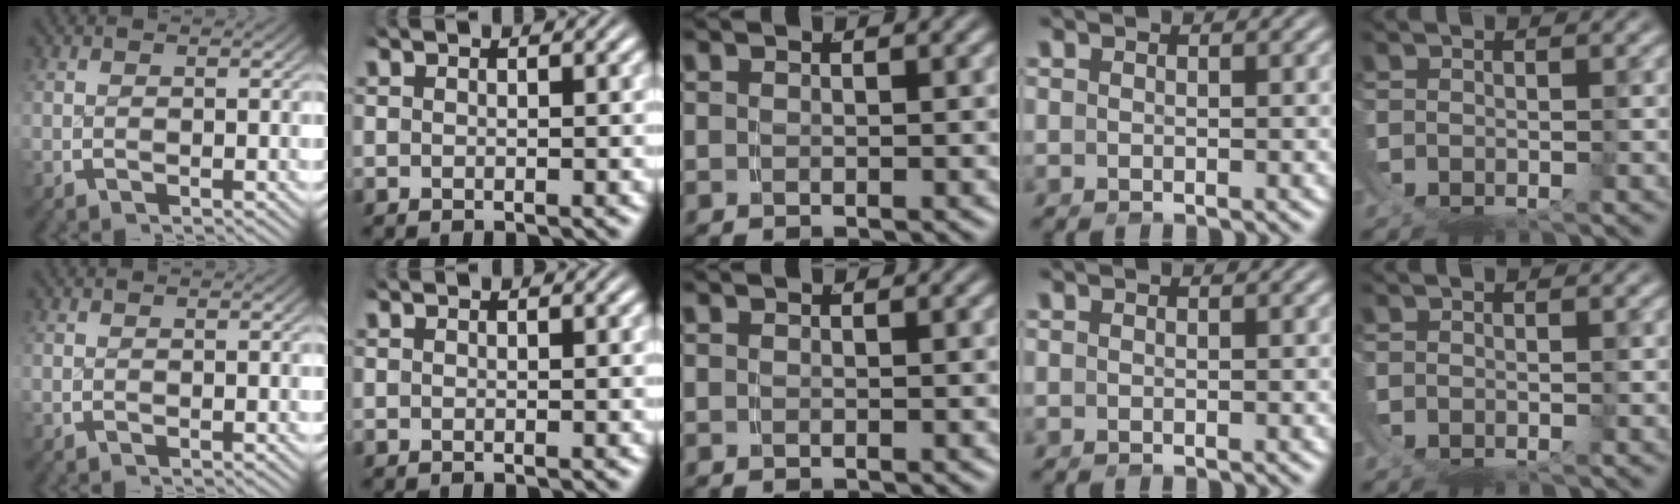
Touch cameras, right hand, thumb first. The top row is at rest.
{}